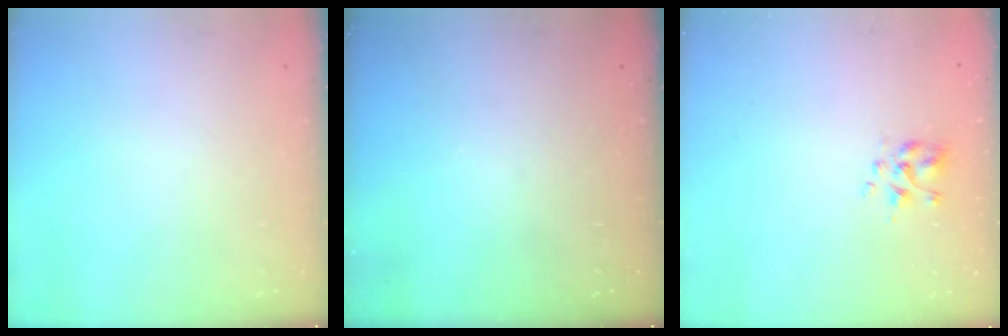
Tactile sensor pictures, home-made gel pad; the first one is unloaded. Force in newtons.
{"total": 0.0}
{"total": 2.9, "press": 2.7, "slide": 1.1}